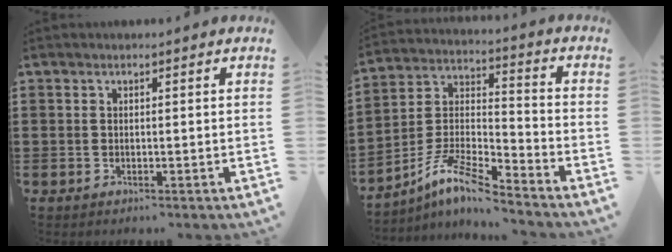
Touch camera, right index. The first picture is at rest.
{"total": 8.8, "force": [-7.3, 0.9, 4.8], "torque": [-0.113, -0.004, -0.146]}